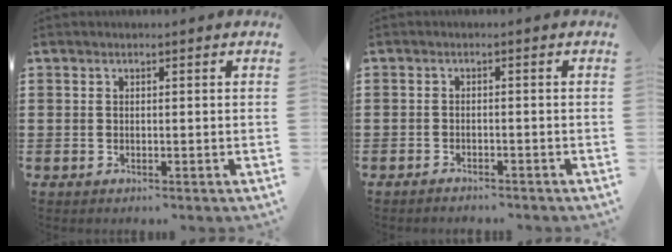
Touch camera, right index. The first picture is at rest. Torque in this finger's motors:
{"motor_torque": [-1.07, 1.07, -0.24, -0.06]}